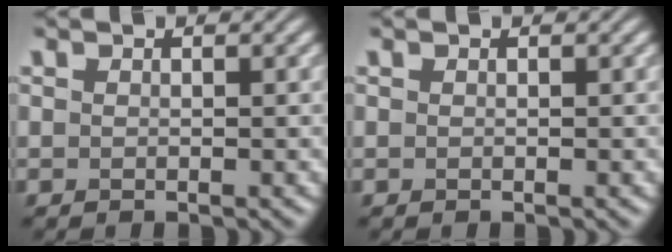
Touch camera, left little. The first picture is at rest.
{"total": 0.0}